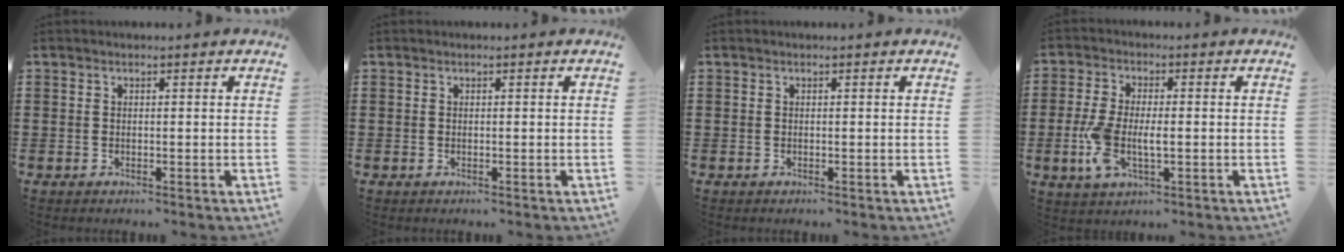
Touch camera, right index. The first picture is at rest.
{"total": 0.0}
{"total": 0.0}
{"total": 6.3, "force": [-1.2, 3.0, 5.4], "torque": [-0.135, -0.010, -0.030]}